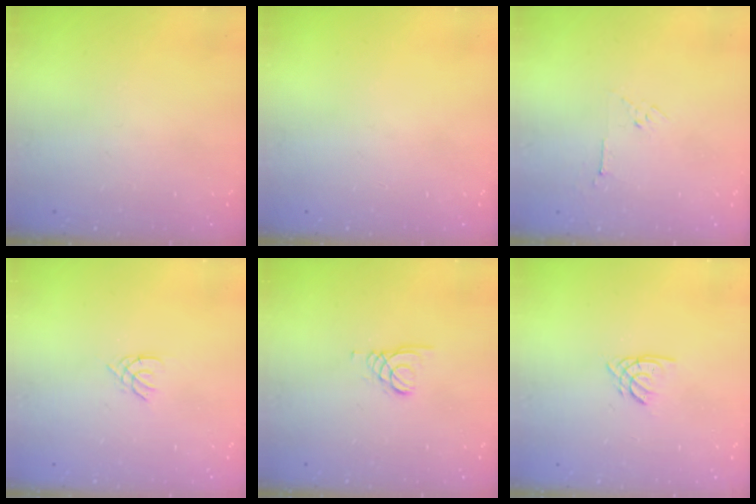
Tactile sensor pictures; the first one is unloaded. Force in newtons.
{"total": 0.0}
{"total": 3.0, "press": 3.0, "slide": 0.7}
{"total": 1.4, "press": 1.4, "slide": 0.3}
{"total": 1.5, "press": 1.5, "slide": 0.1}
{"total": 1.8, "press": 1.8, "slide": 0.3}